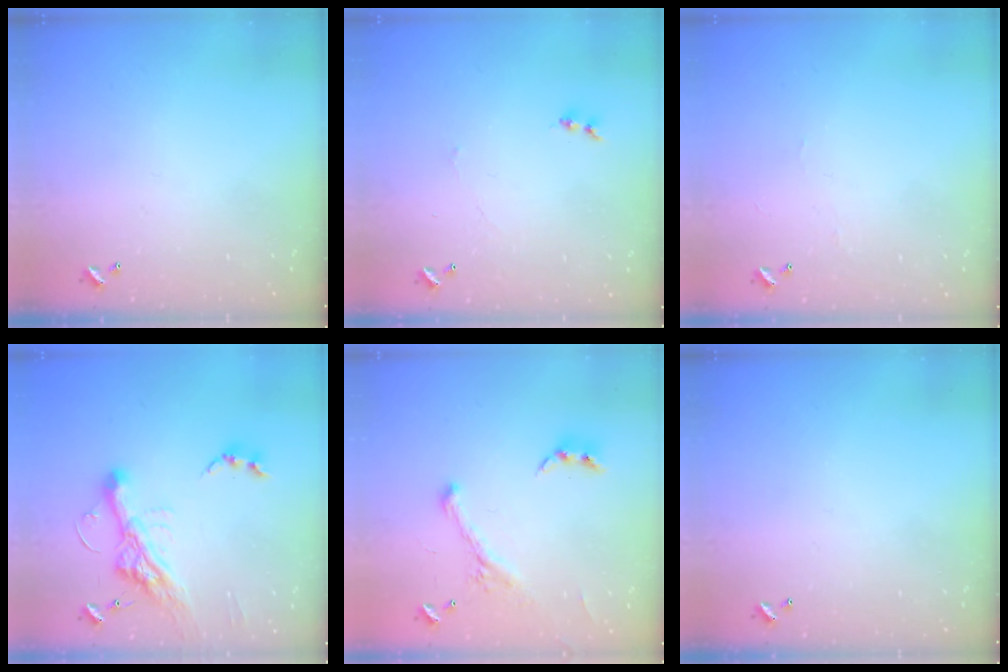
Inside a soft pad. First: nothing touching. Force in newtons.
{"total": 1.3, "press": 1.2, "slide": 0.4}
{"total": 0.8, "press": 0.7, "slide": 0.5}
{"total": 11.8, "press": 11.7, "slide": 1.6}
{"total": 1.1, "press": 0.6, "slide": 0.9}
{"total": 0.0}